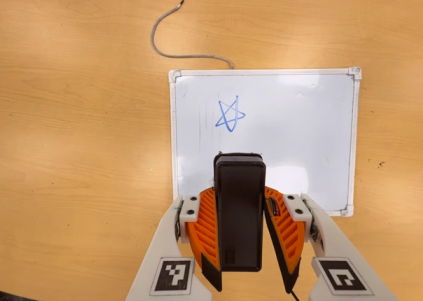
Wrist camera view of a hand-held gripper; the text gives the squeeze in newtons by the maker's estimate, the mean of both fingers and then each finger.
{"total": 6.0, "left": 4.8, "right": 7.3}